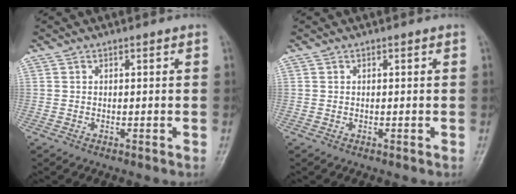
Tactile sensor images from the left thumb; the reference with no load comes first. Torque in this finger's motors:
{"motor_torque": [0.00, 0.00, 0.01, -0.12, 0.00]}